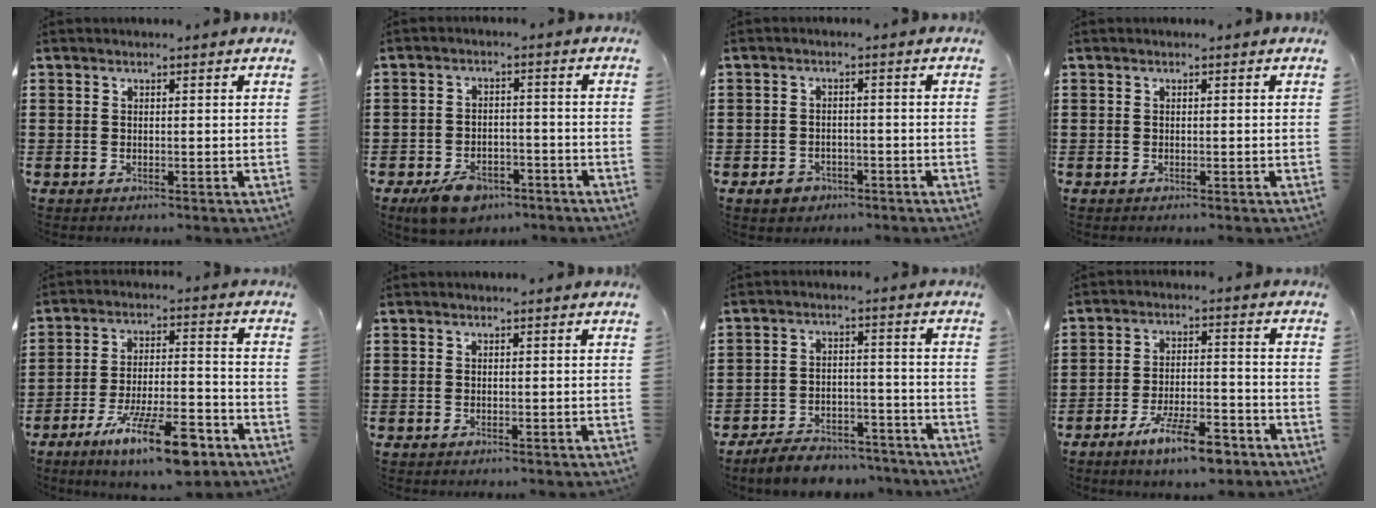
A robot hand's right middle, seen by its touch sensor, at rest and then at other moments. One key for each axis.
{"total": 5.3, "fx": -4.2, "fy": 2.3, "fz": 2.3, "tx": -0.054, "ty": 0.008, "tz": -0.081}
{"total": 2.3, "fx": -1.8, "fy": 1.4, "fz": 0.5, "tx": -0.014, "ty": 0.004, "tz": -0.040}
{"total": 0.0}
{"total": 12.4, "fx": -8.0, "fy": 2.5, "fz": 9.0, "tx": -0.167, "ty": 0.013, "tz": -0.147}
{"total": 0.0}
{"total": 5.6, "fx": -5.4, "fy": 1.1, "fz": 1.0, "tx": -0.020, "ty": 0.013, "tz": -0.107}
{"total": 8.2, "fx": -6.1, "fy": 1.8, "fz": 5.2, "tx": -0.097, "ty": 0.007, "tz": -0.113}